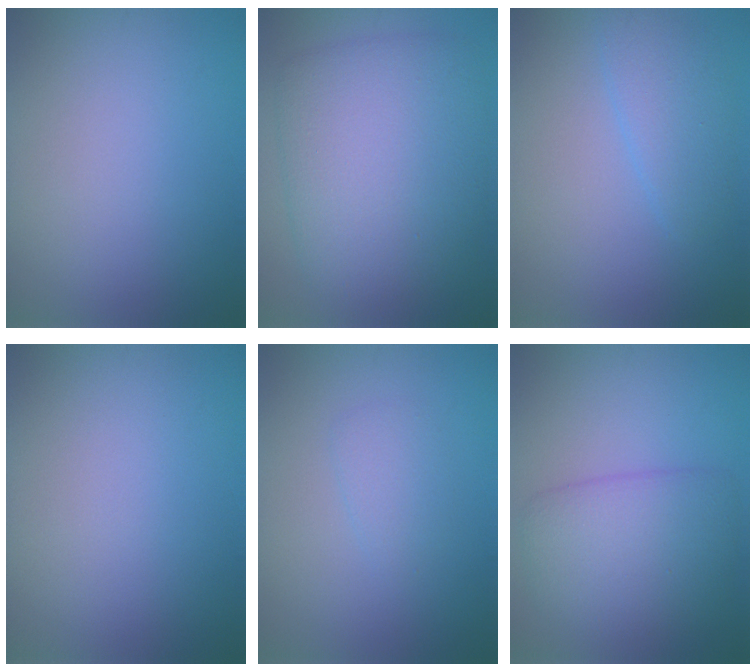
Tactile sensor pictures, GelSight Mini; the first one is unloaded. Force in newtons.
{"total": 9.2, "press": 9.2, "slide": 0.2}
{"total": 2.7, "press": 2.7, "slide": 0.1}
{"total": 0.0}
{"total": 1.4, "press": 1.4, "slide": 0.1}
{"total": 5.4, "press": 5.4, "slide": 0.2}